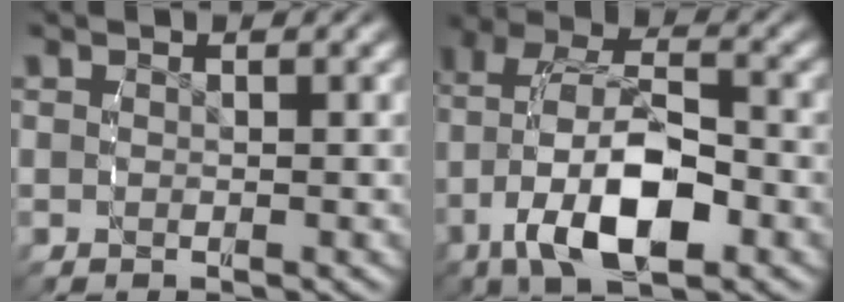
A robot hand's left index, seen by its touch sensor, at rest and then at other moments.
{"total": 8.6, "force": [-0.8, 5.0, 7.0], "torque": [-0.125, -0.025, -0.004]}